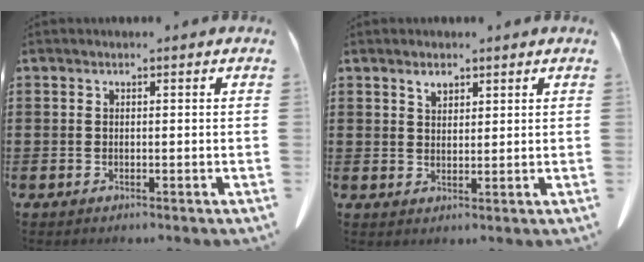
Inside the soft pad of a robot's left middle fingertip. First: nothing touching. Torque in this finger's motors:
{"motor_torque": [0.09, 0.03, 0.01, 0.01]}